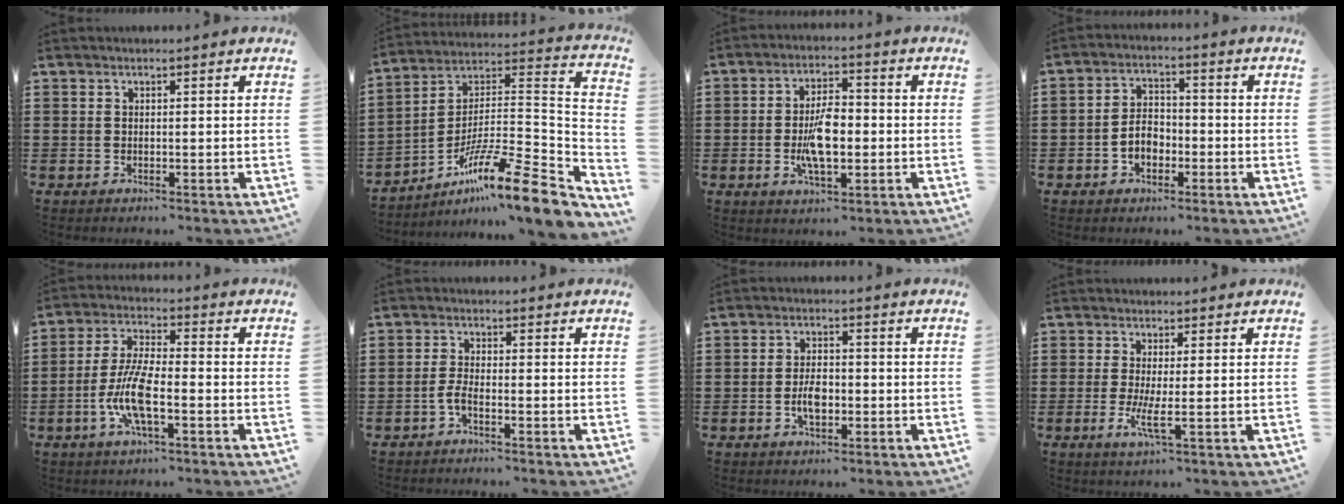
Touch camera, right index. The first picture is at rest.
{"total": 14.8, "force": [-10.1, 1.5, 10.7], "torque": [-0.173, 0.012, -0.184]}
{"total": 7.6, "force": [-1.3, 3.3, 6.7], "torque": [-0.134, -0.004, -0.031]}
{"total": 4.5, "force": [-1.7, 2.8, 3.1], "torque": [-0.067, 0.001, -0.033]}
{"total": 8.6, "force": [-2.7, 2.5, 7.7], "torque": [-0.174, -0.014, -0.055]}
{"total": 2.4, "force": [-1.3, 0.3, 2.0], "torque": [-0.053, -0.009, -0.026]}
{"total": 4.2, "force": [-1.0, 2.1, 3.5], "torque": [-0.061, -0.002, -0.019]}
{"total": 3.8, "force": [-0.5, 0.0, 3.7], "torque": [-0.083, -0.016, -0.014]}